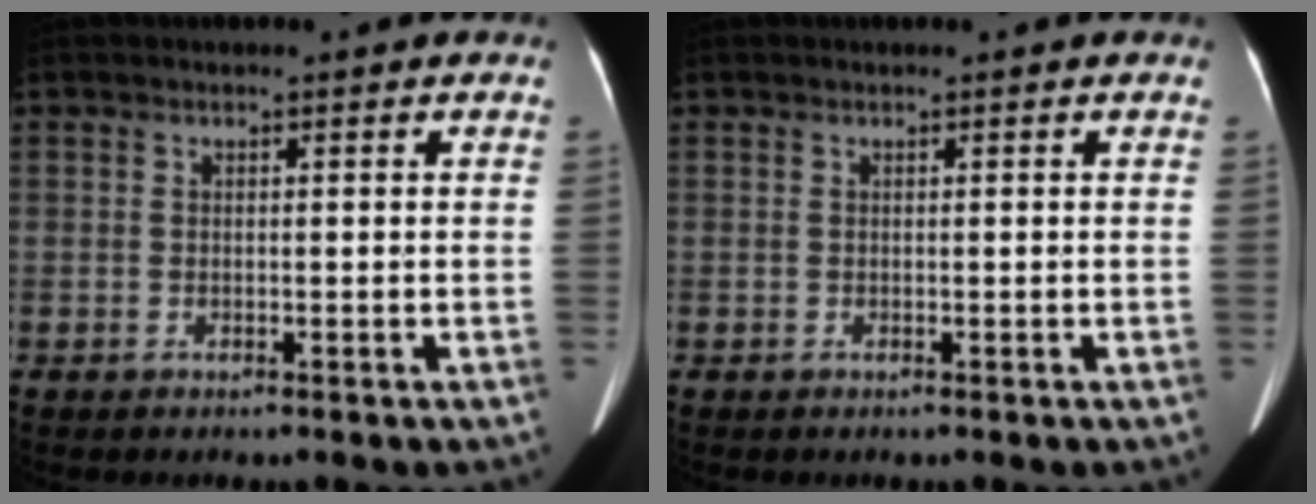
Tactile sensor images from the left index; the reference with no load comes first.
{"total": 0.0}